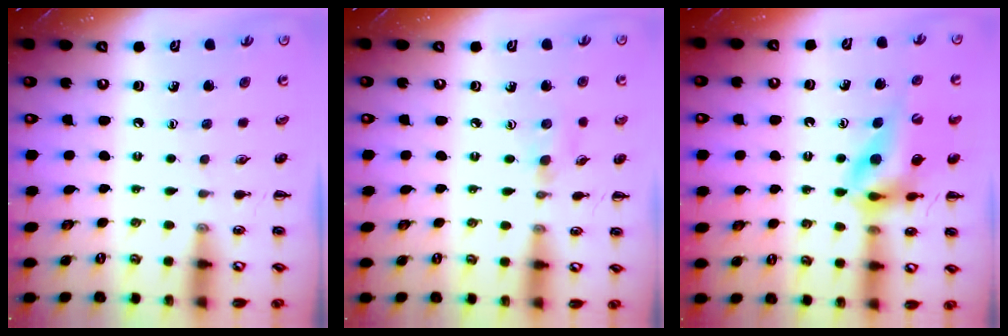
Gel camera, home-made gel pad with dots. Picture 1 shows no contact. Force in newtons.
{"total": 4.0, "press": 3.7, "slide": 1.6}
{"total": 11.8, "press": 11.2, "slide": 3.7}